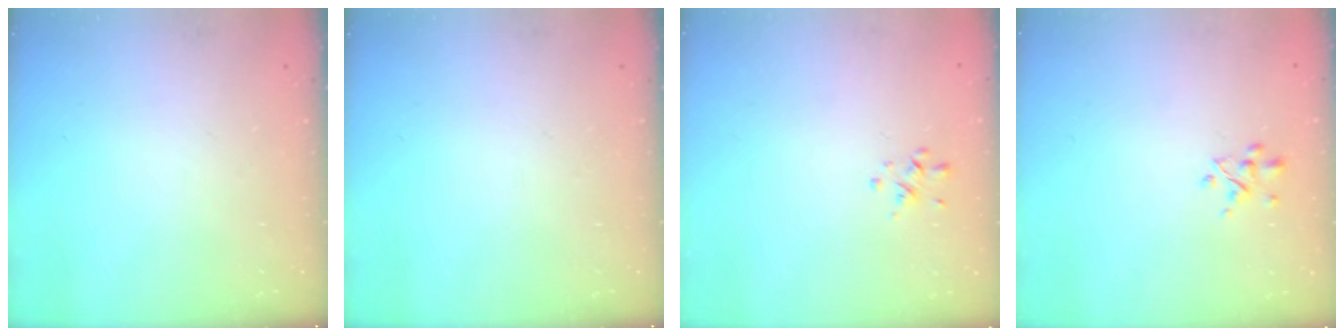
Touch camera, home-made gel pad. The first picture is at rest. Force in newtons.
{"total": 0.0}
{"total": 0.6, "press": 0.2, "slide": 0.5}
{"total": 2.3, "press": 2.3, "slide": 0.3}